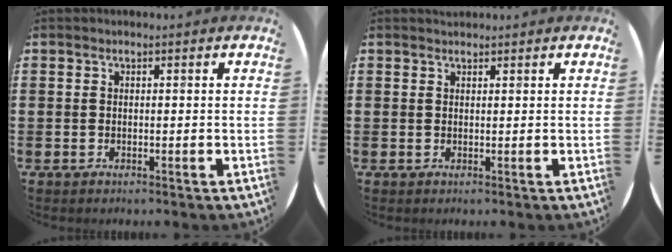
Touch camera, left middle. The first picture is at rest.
{"total": 0.7, "force": [0.6, 0.0, -0.1], "torque": [0.001, 0.002, 0.013]}